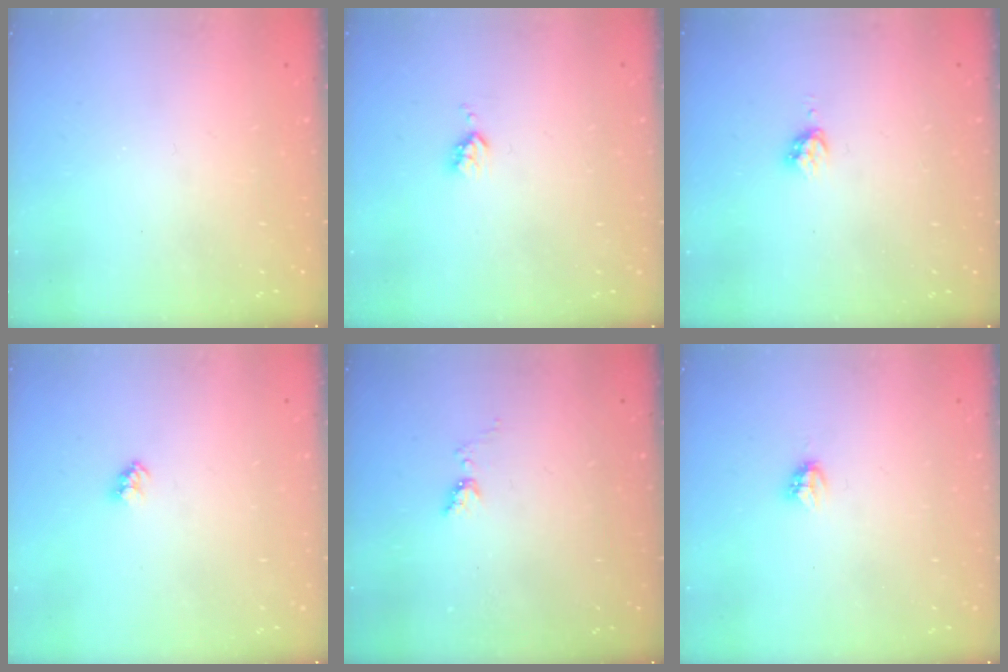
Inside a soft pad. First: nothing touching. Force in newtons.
{"total": 3.1, "press": 3.1, "slide": 0.5}
{"total": 3.5, "press": 3.5, "slide": 0.3}
{"total": 2.5, "press": 2.5, "slide": 0.1}
{"total": 5.0, "press": 5.0, "slide": 0.5}
{"total": 2.8, "press": 2.7, "slide": 0.4}